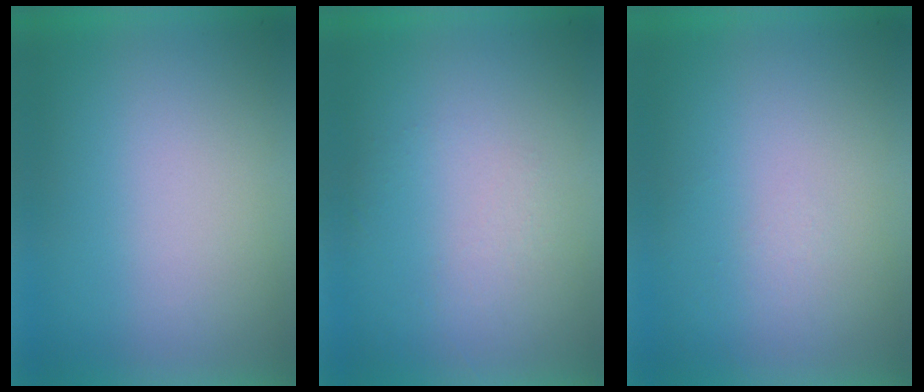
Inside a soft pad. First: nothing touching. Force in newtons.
{"total": 1.2}
{"total": 1.0}